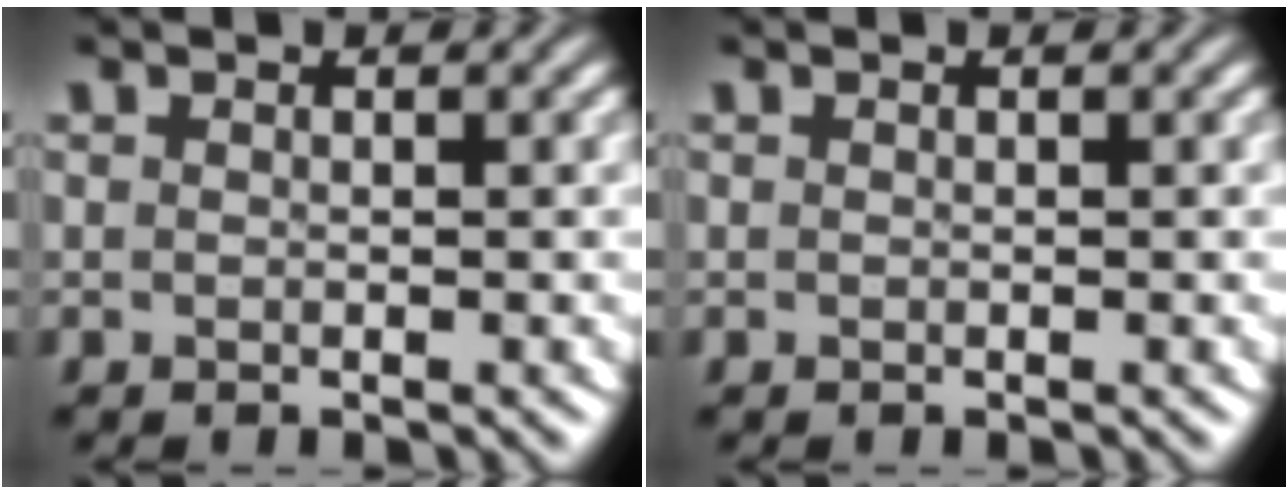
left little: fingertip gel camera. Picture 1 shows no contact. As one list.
[{"total": 0.0}]